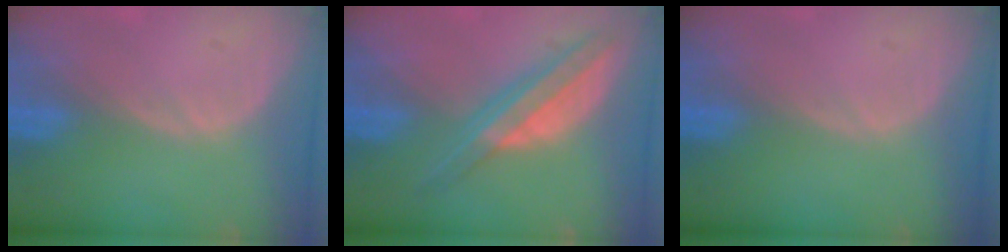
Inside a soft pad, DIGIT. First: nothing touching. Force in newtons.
{"total": 7.7, "press": 6.5, "slide": 4.1}
{"total": 0.0}